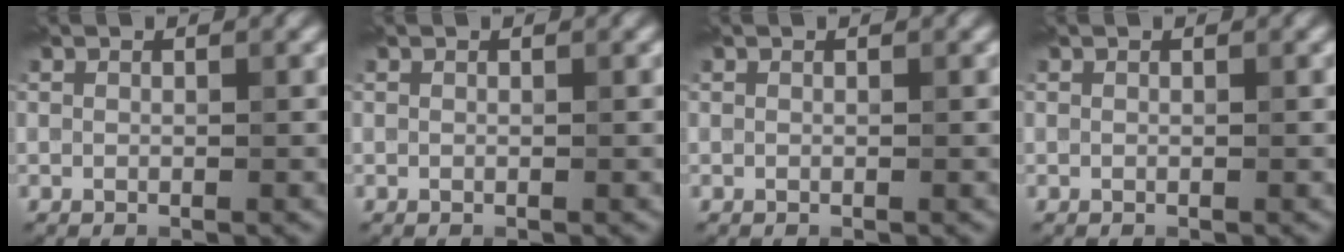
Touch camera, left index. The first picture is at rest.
{"total": 0.0}
{"total": 0.0}
{"total": 0.0}